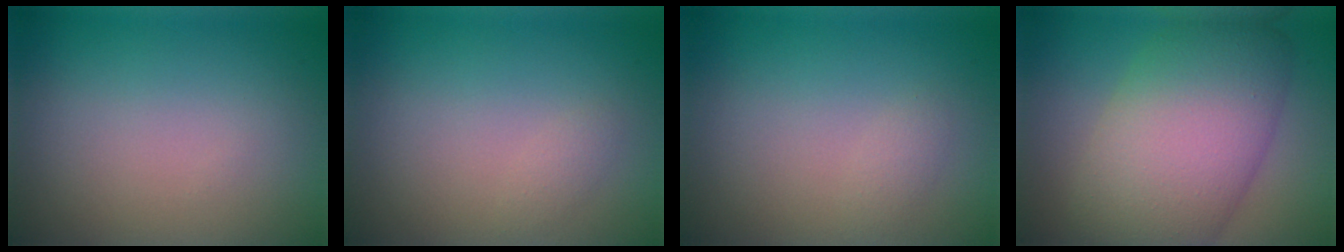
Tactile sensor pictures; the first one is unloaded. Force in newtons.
{"total": 0.7, "press": 0.7, "slide": 0.0}
{"total": 0.8, "press": 0.8, "slide": 0.0}
{"total": 11.8, "press": 11.8, "slide": 0.4}